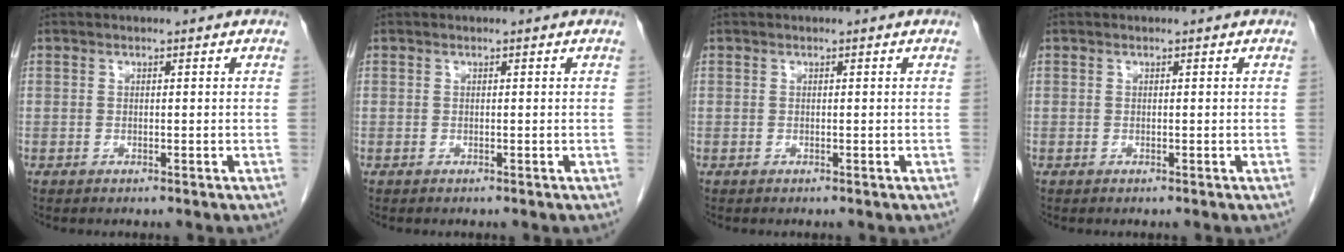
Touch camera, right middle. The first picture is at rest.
{"total": 0.0}
{"total": 0.0}
{"total": 0.0}